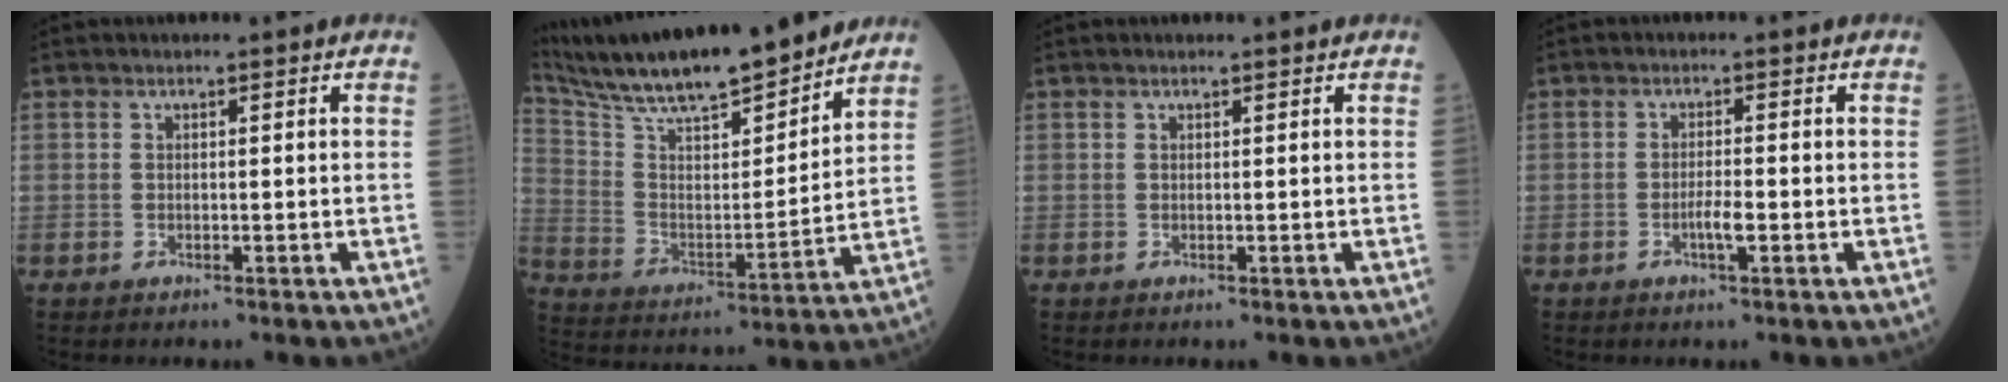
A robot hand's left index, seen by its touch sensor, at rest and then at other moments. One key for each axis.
{"total": 20.7, "fx": 18.3, "fy": 2.6, "fz": 9.4, "tx": -0.173, "ty": 0.005, "tz": 0.306}
{"total": 0.5, "fx": 0.5, "fy": 0.0, "fz": 0.1, "tx": -0.003, "ty": 0.002, "tz": 0.008}
{"total": 2.2, "fx": -1.0, "fy": 0.2, "fz": 1.9, "tx": -0.030, "ty": -0.001, "tz": -0.017}